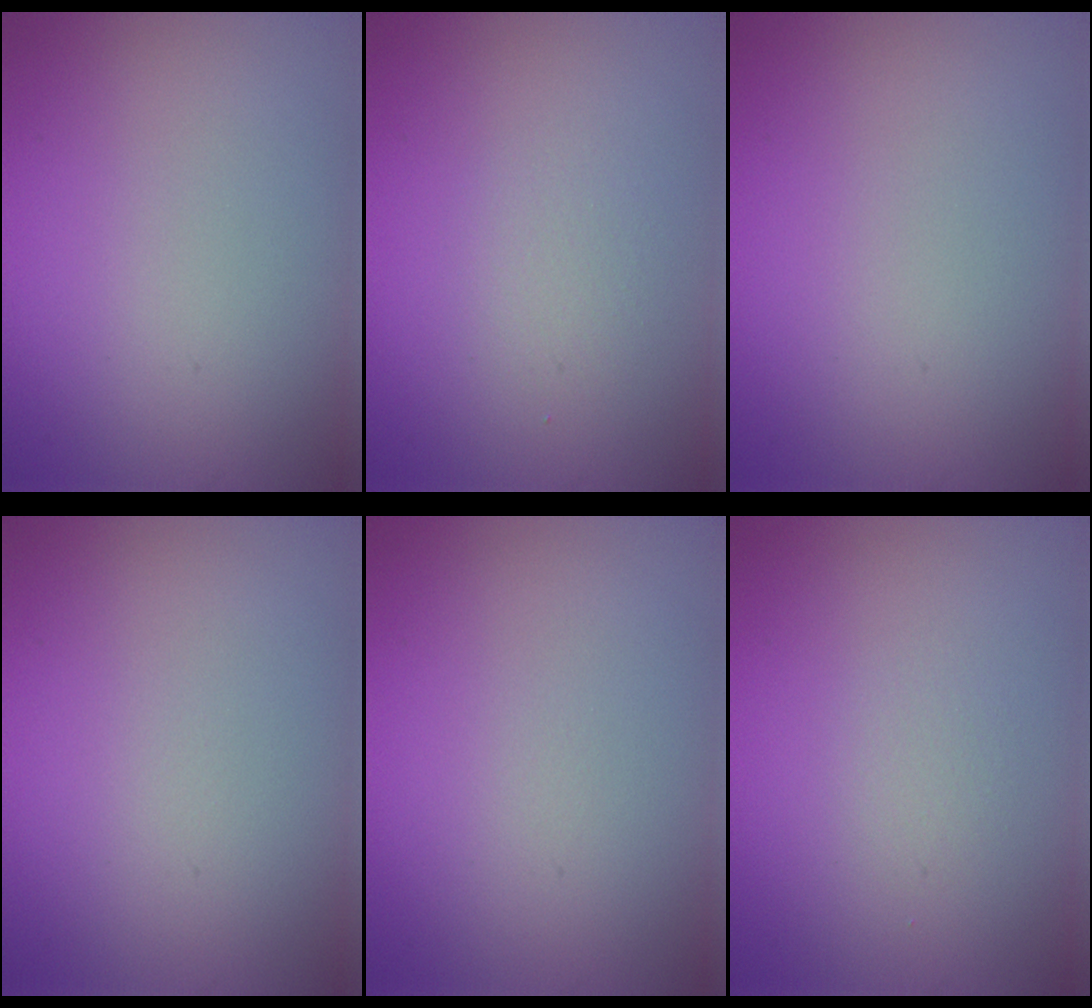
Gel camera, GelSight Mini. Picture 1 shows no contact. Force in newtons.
{"total": 1.3, "press": 1.3, "slide": 0.0}
{"total": 0.0}
{"total": 0.0}
{"total": 0.0}
{"total": 0.8, "press": 0.8, "slide": 0.1}